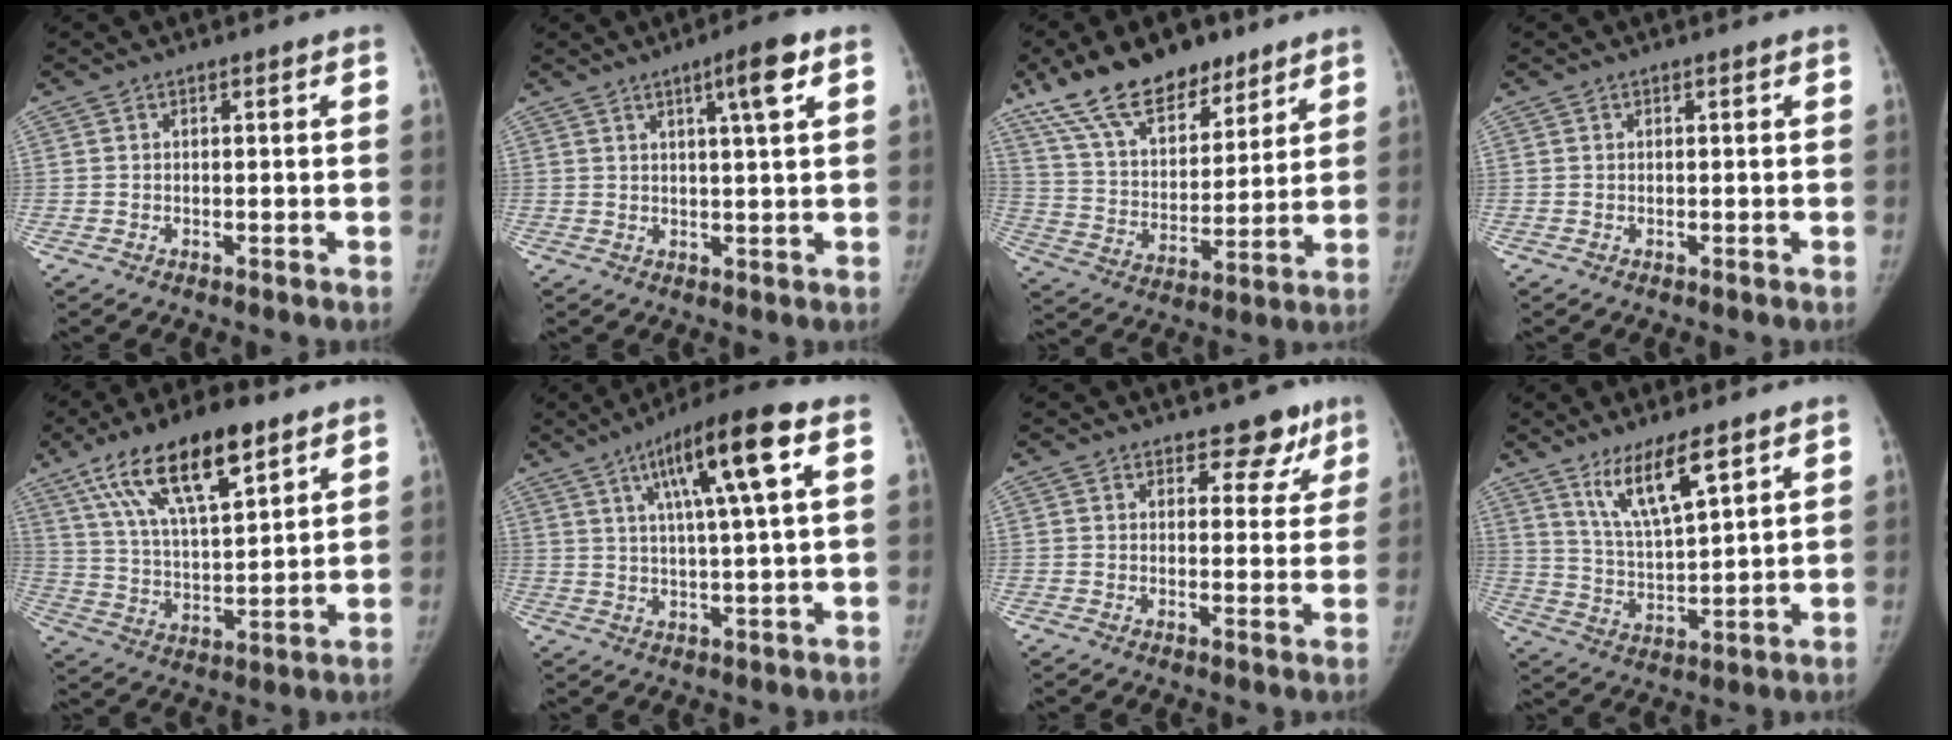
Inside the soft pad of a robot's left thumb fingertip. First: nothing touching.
{"total": 6.1, "force": [2.8, 0.3, 5.4], "torque": [-0.084, -0.007, 0.043]}
{"total": 19.9, "force": [14.0, 9.7, 10.3], "torque": [-0.144, -0.047, 0.249]}
{"total": 0.0}
{"total": 18.7, "force": [10.8, 6.7, 13.8], "torque": [-0.218, -0.025, 0.194]}
{"total": 13.8, "force": [5.2, 1.5, 12.7], "torque": [-0.218, 0.002, 0.080]}
{"total": 6.1, "force": [4.6, 3.6, 1.8], "torque": [0.016, -0.025, 0.049]}
{"total": 10.8, "force": [6.8, 2.5, 8.0], "torque": [-0.141, -0.041, 0.136]}